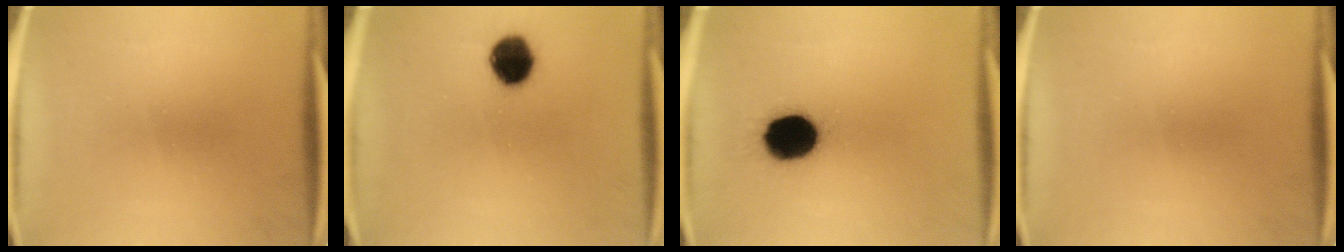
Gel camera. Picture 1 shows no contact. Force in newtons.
{"total": 9.0}
{"total": 14.7}
{"total": 0.0}